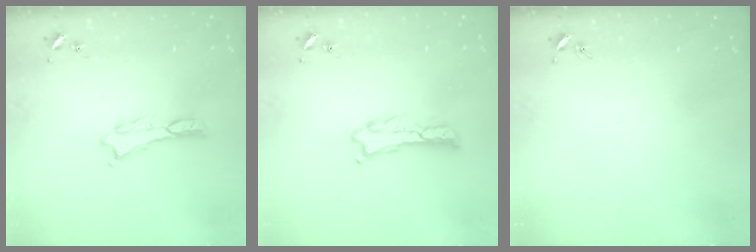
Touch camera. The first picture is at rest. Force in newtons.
{"total": 0.6, "press": 0.5, "slide": 0.2}
{"total": 0.0}